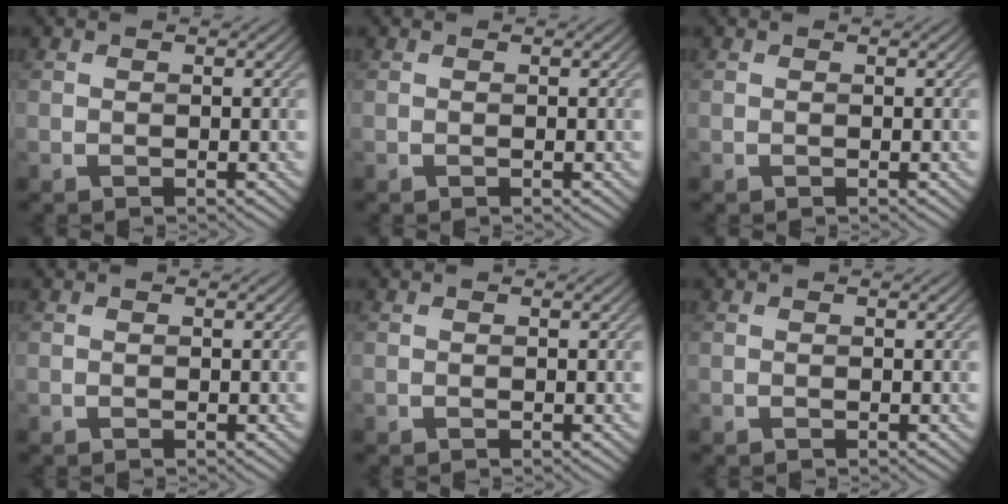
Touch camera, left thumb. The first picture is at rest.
{"total": 0.0}
{"total": 0.0}
{"total": 0.0}
{"total": 0.0}
{"total": 0.0}